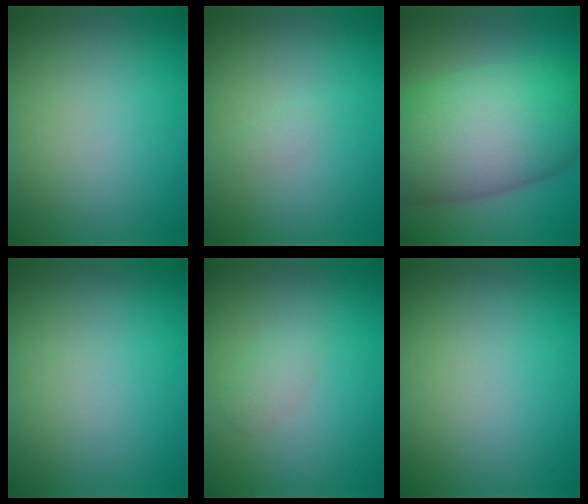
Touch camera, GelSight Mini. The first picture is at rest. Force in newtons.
{"total": 0.6, "press": 0.6, "slide": 0.1}
{"total": 13.4, "press": 13.4, "slide": 0.7}
{"total": 0.0}
{"total": 1.1, "press": 1.1, "slide": 0.1}
{"total": 0.0}